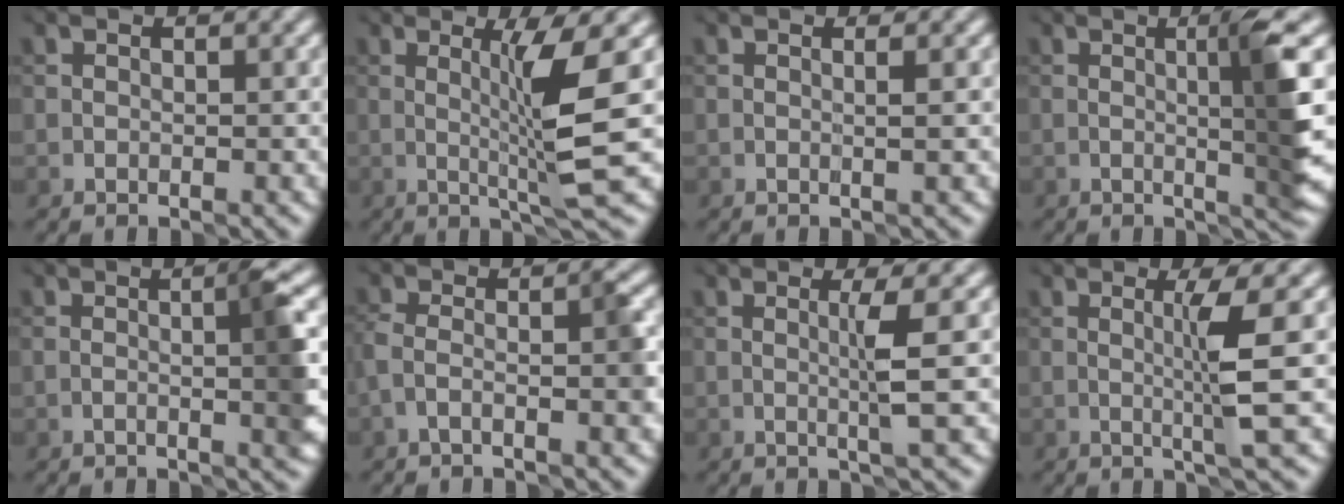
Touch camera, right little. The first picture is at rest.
{"total": 5.5, "force": [0.7, 0.0, 5.5], "torque": [-0.102, -0.002, 0.015]}
{"total": 1.3, "force": [0.6, 0.1, 1.2], "torque": [-0.002, -0.002, -0.002]}
{"total": 5.6, "force": [0.6, 0.2, 5.5], "torque": [-0.086, 0.005, 0.014]}
{"total": 3.5, "force": [-0.1, 0.3, 3.5], "torque": [-0.055, 0.005, -0.003]}
{"total": 3.2, "force": [-1.3, 0.8, 2.8], "torque": [-0.061, 0.007, -0.032]}
{"total": 2.5, "force": [0.4, -0.3, 2.4], "torque": [-0.047, -0.001, 0.009]}
{"total": 3.5, "force": [0.5, -0.3, 3.4], "torque": [-0.062, -0.001, 0.012]}